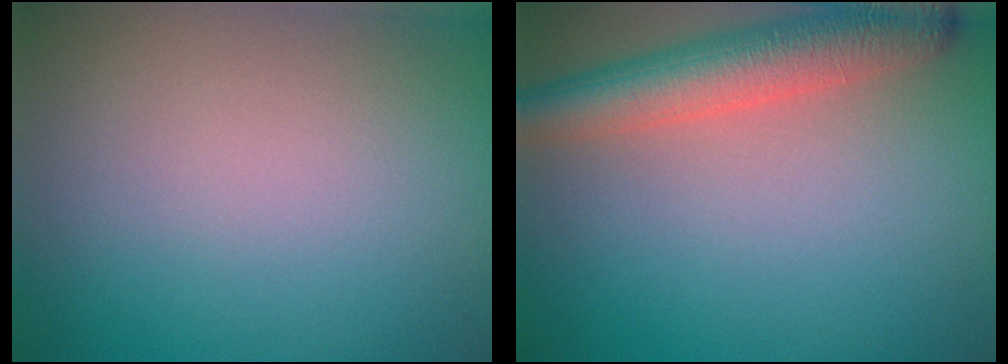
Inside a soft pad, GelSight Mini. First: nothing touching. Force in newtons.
{"total": 5.7, "press": 5.7, "slide": 0.3}